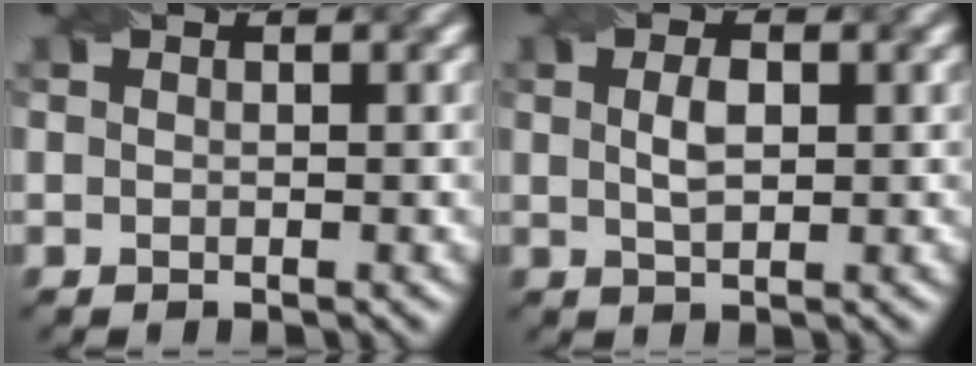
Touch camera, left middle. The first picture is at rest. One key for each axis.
{"total": 2.2, "fx": 0.4, "fy": 1.0, "fz": 1.9, "tx": -0.041, "ty": 0.000, "tz": 0.009}